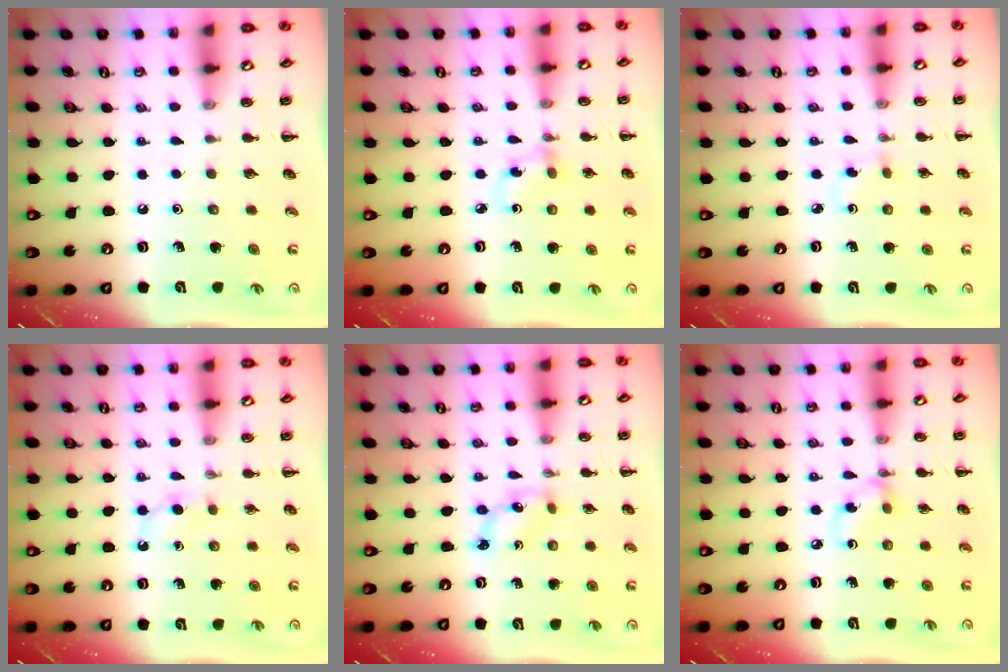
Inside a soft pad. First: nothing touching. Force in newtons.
{"total": 2.9, "press": 2.7, "slide": 1.2}
{"total": 1.6, "press": 1.4, "slide": 0.8}
{"total": 2.8, "press": 2.6, "slide": 1.1}
{"total": 2.1, "press": 2.0, "slide": 0.4}
{"total": 2.9, "press": 2.9, "slide": 0.3}